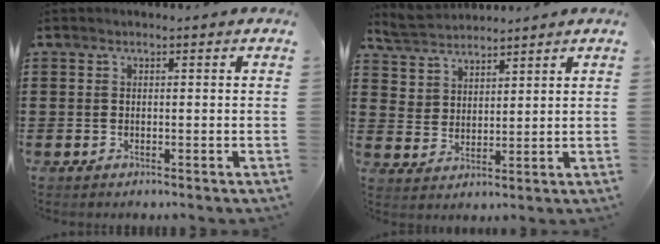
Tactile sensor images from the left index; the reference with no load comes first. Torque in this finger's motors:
{"motor_torque": [0.01, 0.01, 0.00, 0.00]}